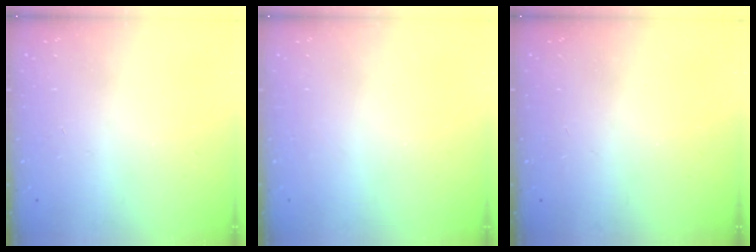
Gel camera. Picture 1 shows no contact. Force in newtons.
{"total": 0.0}
{"total": 0.0}